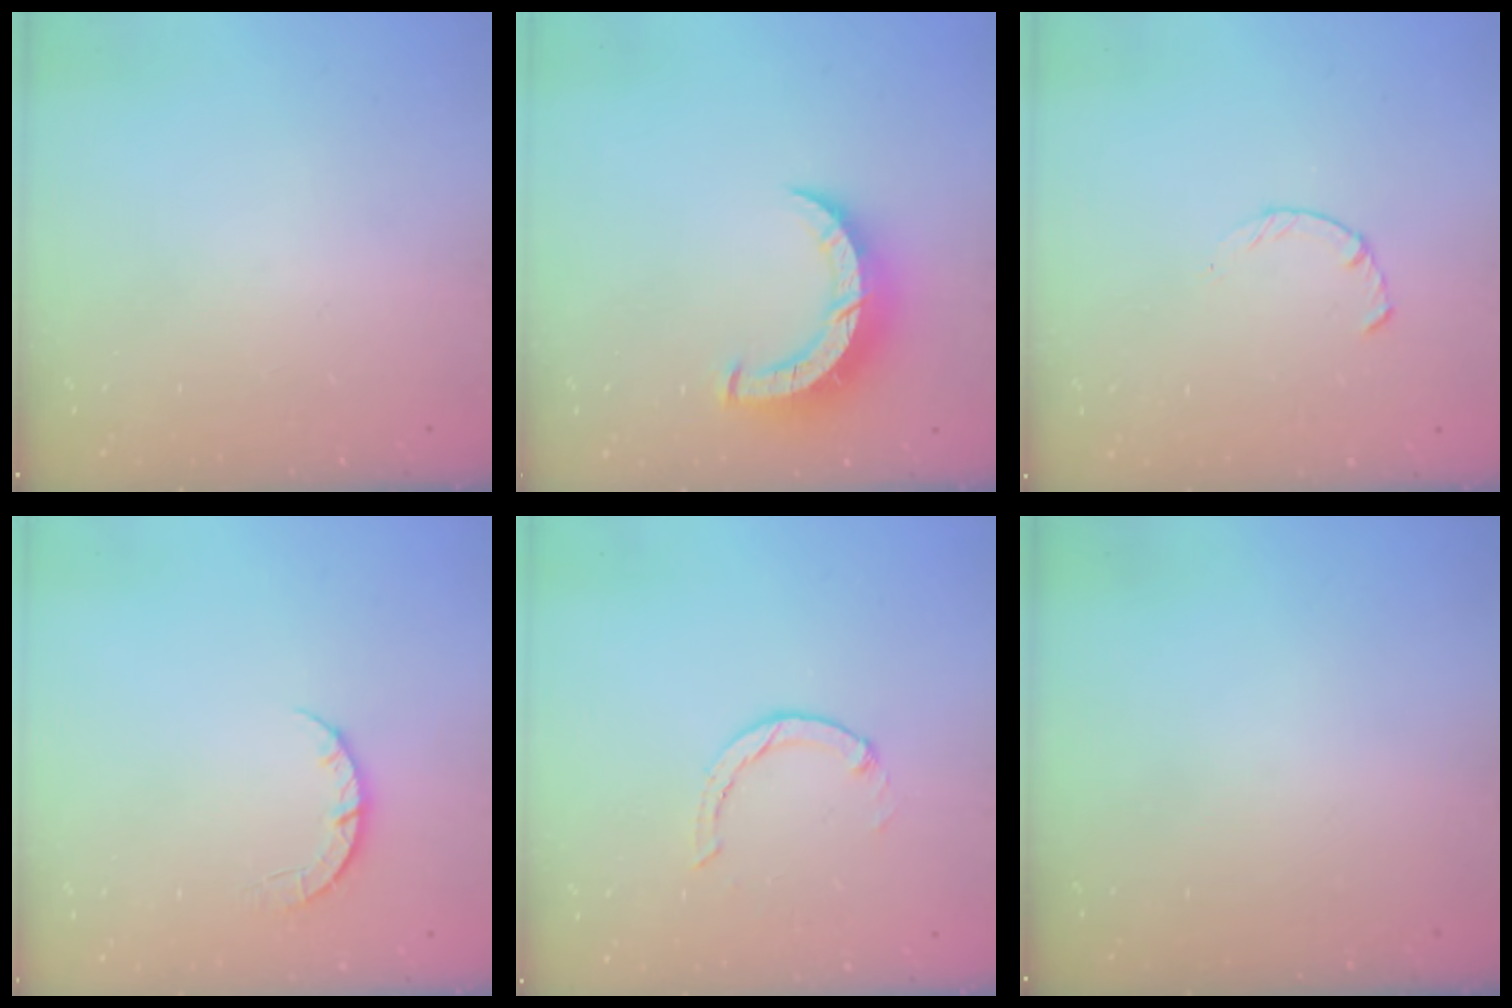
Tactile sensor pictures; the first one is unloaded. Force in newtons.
{"total": 8.6, "press": 8.5, "slide": 0.7}
{"total": 2.4, "press": 2.3, "slide": 0.4}
{"total": 4.0, "press": 4.0, "slide": 0.5}
{"total": 1.0, "press": 0.9, "slide": 0.3}
{"total": 0.0}